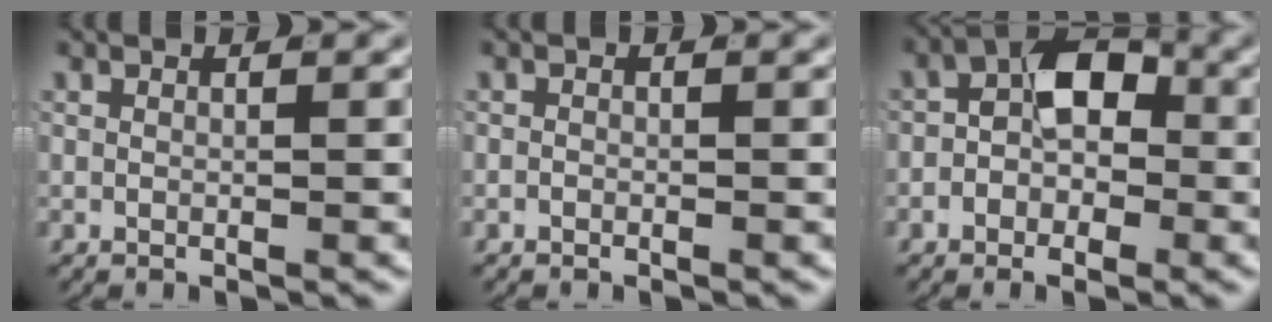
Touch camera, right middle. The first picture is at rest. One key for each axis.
{"total": 0.0}
{"total": 5.3, "fx": -0.7, "fy": 3.5, "fz": 4.0, "tx": -0.060, "ty": 0.003, "tz": -0.018}